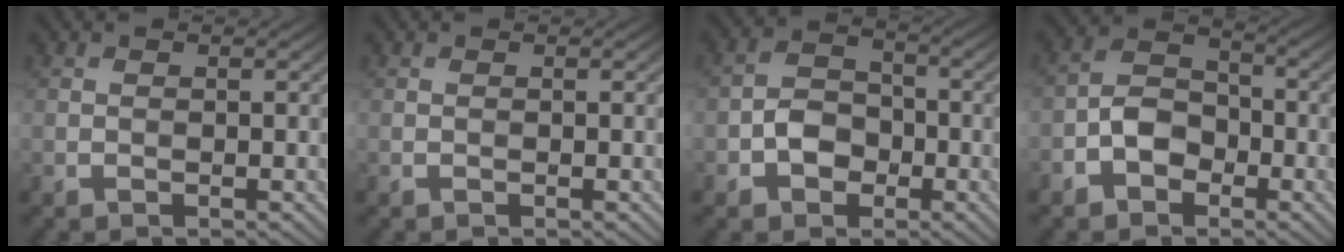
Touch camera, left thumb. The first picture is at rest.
{"total": 0.0}
{"total": 4.6, "force": [-1.9, 3.4, 2.5], "torque": [-0.043, 0.004, -0.041]}
{"total": 5.2, "force": [-2.5, 3.4, 3.0], "torque": [-0.053, 0.008, -0.058]}